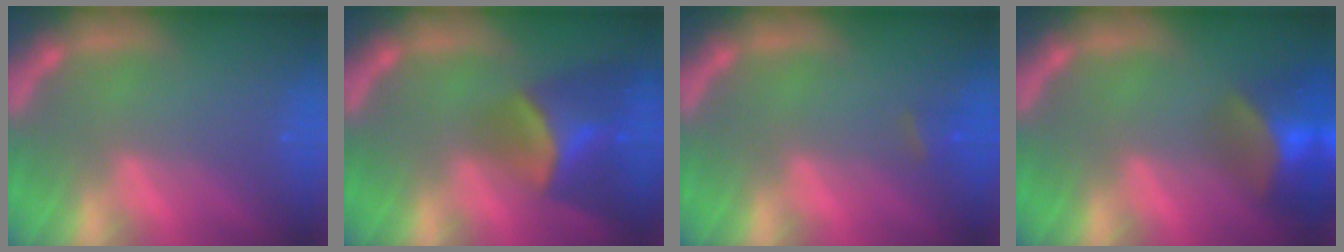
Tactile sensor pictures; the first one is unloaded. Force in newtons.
{"total": 7.4}
{"total": 1.4}
{"total": 9.0}